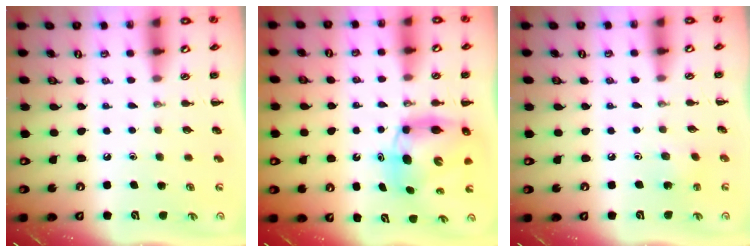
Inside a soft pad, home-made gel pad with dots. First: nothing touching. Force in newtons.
{"total": 7.8, "press": 7.3, "slide": 2.6}
{"total": 3.6, "press": 3.4, "slide": 1.0}